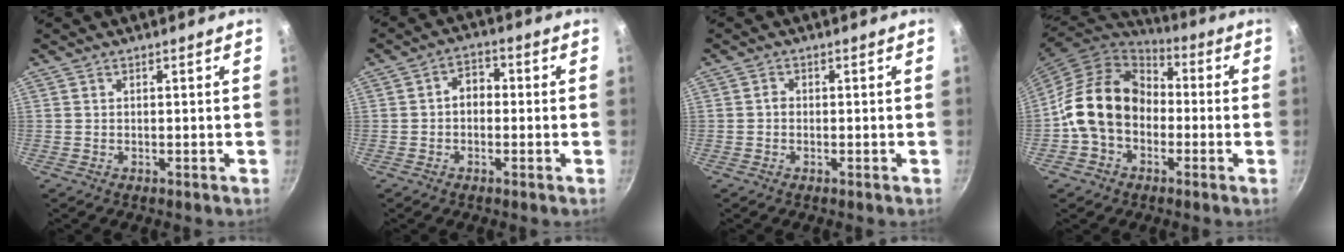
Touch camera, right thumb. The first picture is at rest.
{"total": 4.5, "force": [-0.3, 3.4, 2.9], "torque": [-0.020, 0.015, -0.013]}
{"total": 1.1, "force": [-0.2, 1.0, 0.5], "torque": [-0.008, 0.006, -0.006]}
{"total": 16.5, "force": [-1.7, 12.8, 10.3], "torque": [-0.151, 0.045, -0.044]}